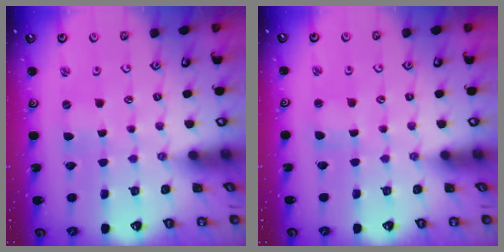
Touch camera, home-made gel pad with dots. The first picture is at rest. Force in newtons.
{"total": 2.2, "press": 2.2, "slide": 0.2}